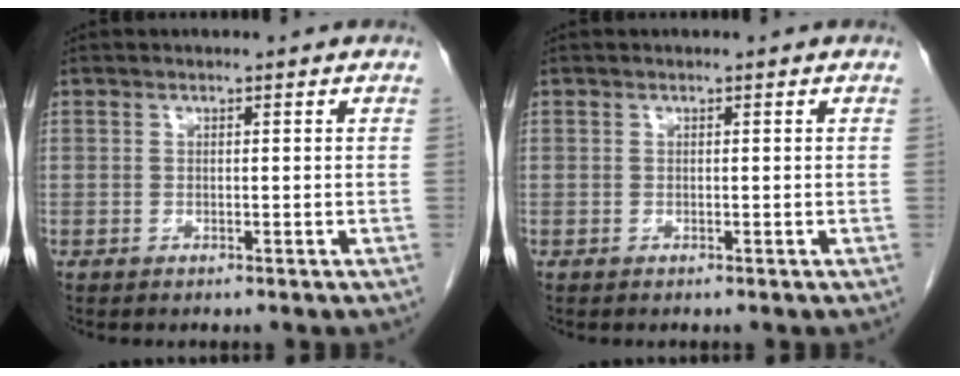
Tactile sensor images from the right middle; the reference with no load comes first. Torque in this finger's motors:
{"motor_torque": [0.23, -0.11, 0.02, 0.01]}